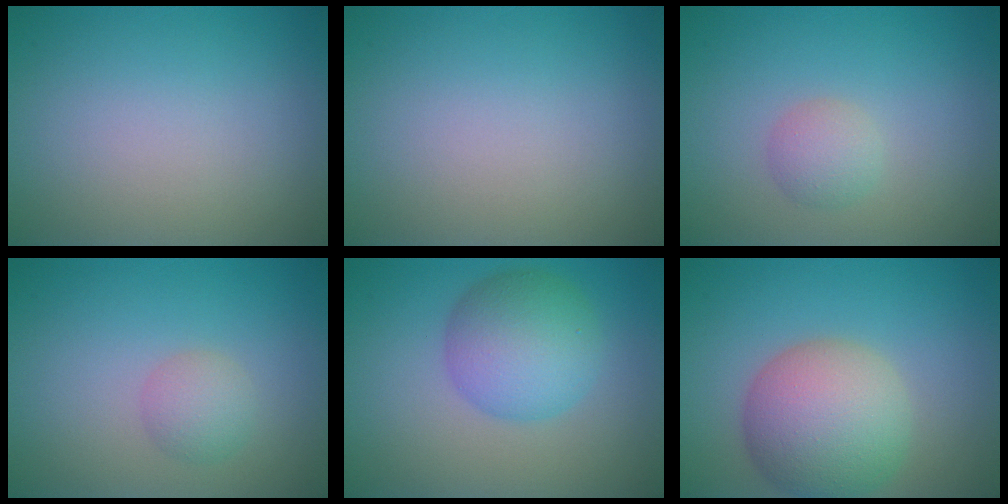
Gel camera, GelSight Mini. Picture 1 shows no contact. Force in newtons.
{"total": 0.0}
{"total": 1.8, "press": 1.8, "slide": 0.1}
{"total": 1.9, "press": 1.9, "slide": 0.0}
{"total": 5.9, "press": 5.9, "slide": 0.2}
{"total": 7.8, "press": 7.8, "slide": 0.3}